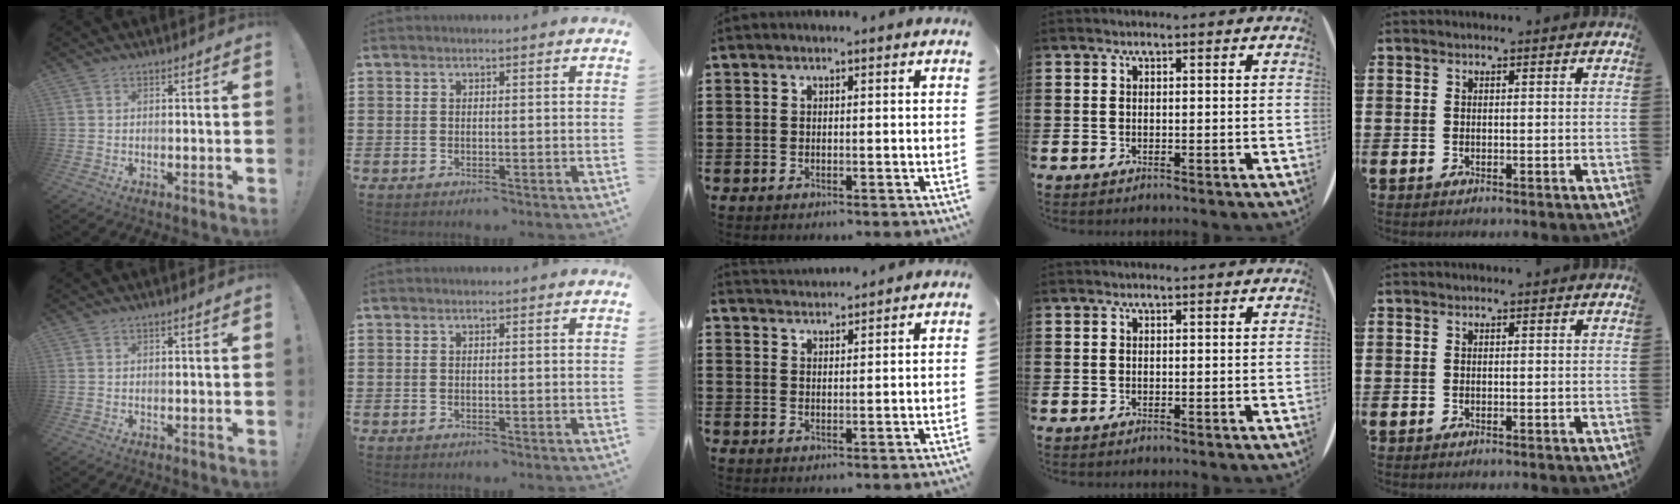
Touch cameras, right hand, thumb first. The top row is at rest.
{"thumb": {"total": 0.5, "force": [0.1, -0.1, 0.5], "torque": [-0.009, 0.000, 0.001]}, "middle": {"total": 2.5, "force": [2.5, -0.3, -0.2], "torque": [-0.002, -0.005, 0.047]}}